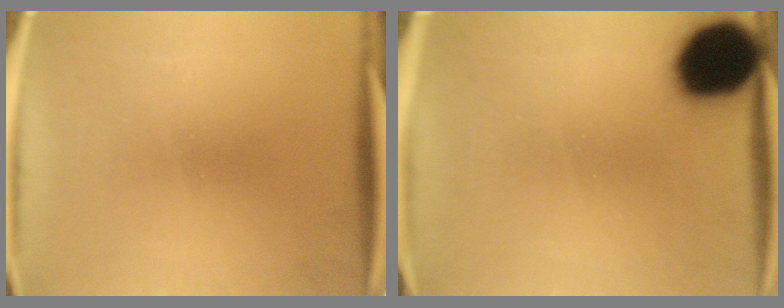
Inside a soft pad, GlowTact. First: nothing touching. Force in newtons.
{"total": 18.7}